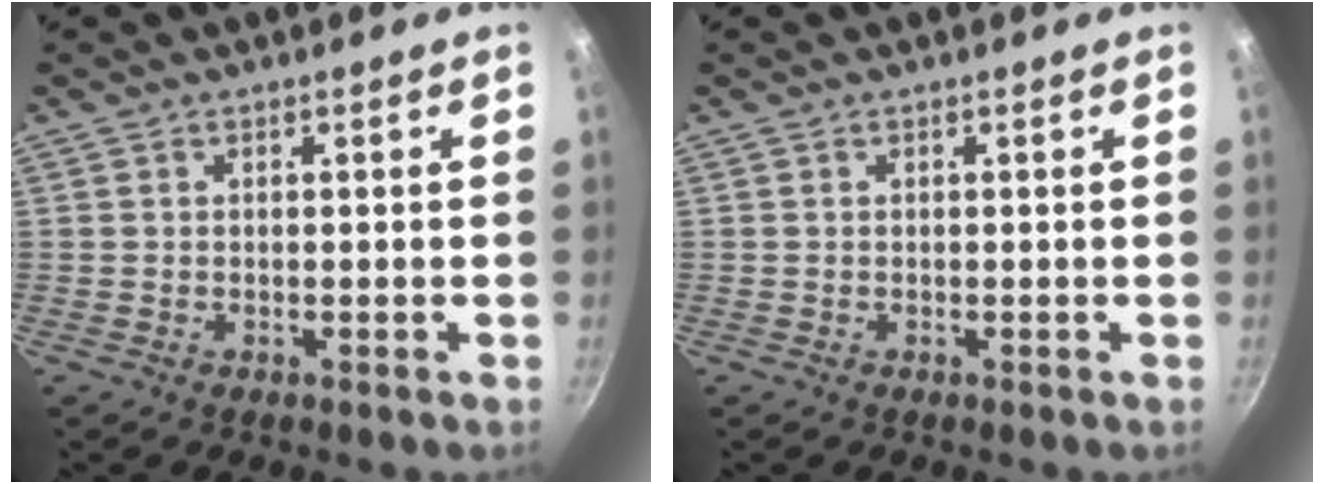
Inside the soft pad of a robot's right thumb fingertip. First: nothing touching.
{"total": 0.0}